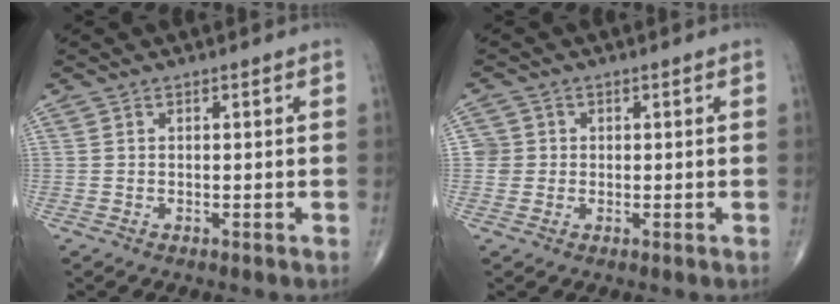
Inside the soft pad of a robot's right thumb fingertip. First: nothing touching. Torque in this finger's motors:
{"motor_torque": [0.02, 0.08, 0.19, 0.13, 0.00]}